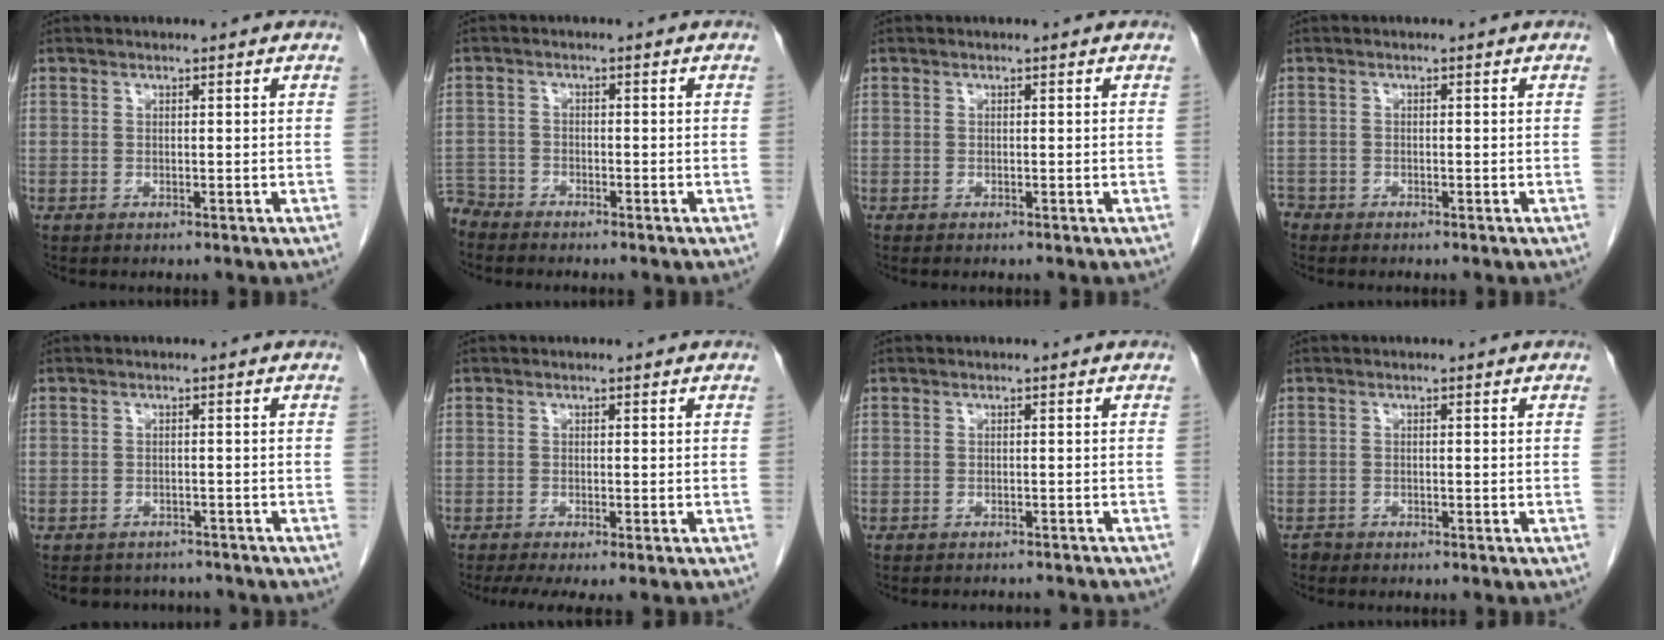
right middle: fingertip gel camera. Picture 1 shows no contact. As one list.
[{"total": 4.1, "force": [-4.0, 0.9, -0.1], "torque": [0.006, -0.010, -0.078]}, {"total": 0.0}, {"total": 1.7, "force": [-1.5, 0.8, 0.1], "torque": [-0.006, 0.000, -0.026]}, {"total": 5.9, "force": [-5.5, 2.2, 0.5], "torque": [-0.001, 0.006, -0.066]}, {"total": 4.5, "force": [-3.3, 0.5, 3.1], "torque": [-0.049, -0.015, -0.052]}, {"total": 6.2, "force": [-5.9, 1.1, 1.4], "torque": [-0.011, -0.002, -0.062]}, {"total": 0.8, "force": [-0.7, 0.3, -0.1], "torque": [-0.004, 0.001, -0.017]}]